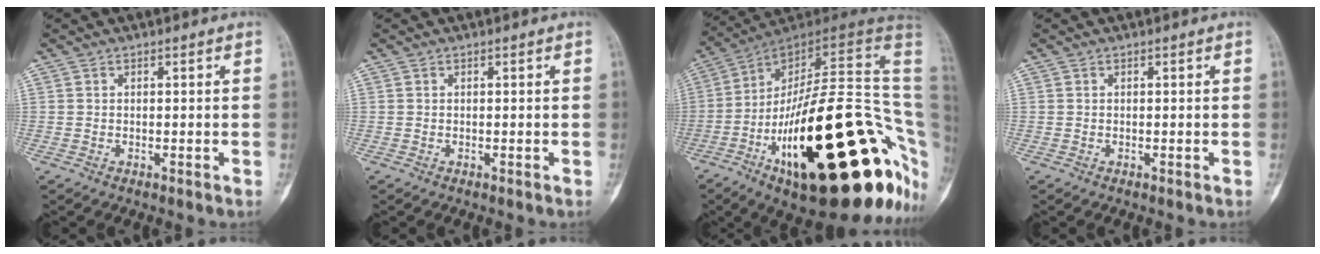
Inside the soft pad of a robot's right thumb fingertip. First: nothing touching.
{"total": 0.0}
{"total": 40.6, "force": [-9.2, 13.6, 37.2], "torque": [-0.452, 0.065, -0.141]}
{"total": 0.0}